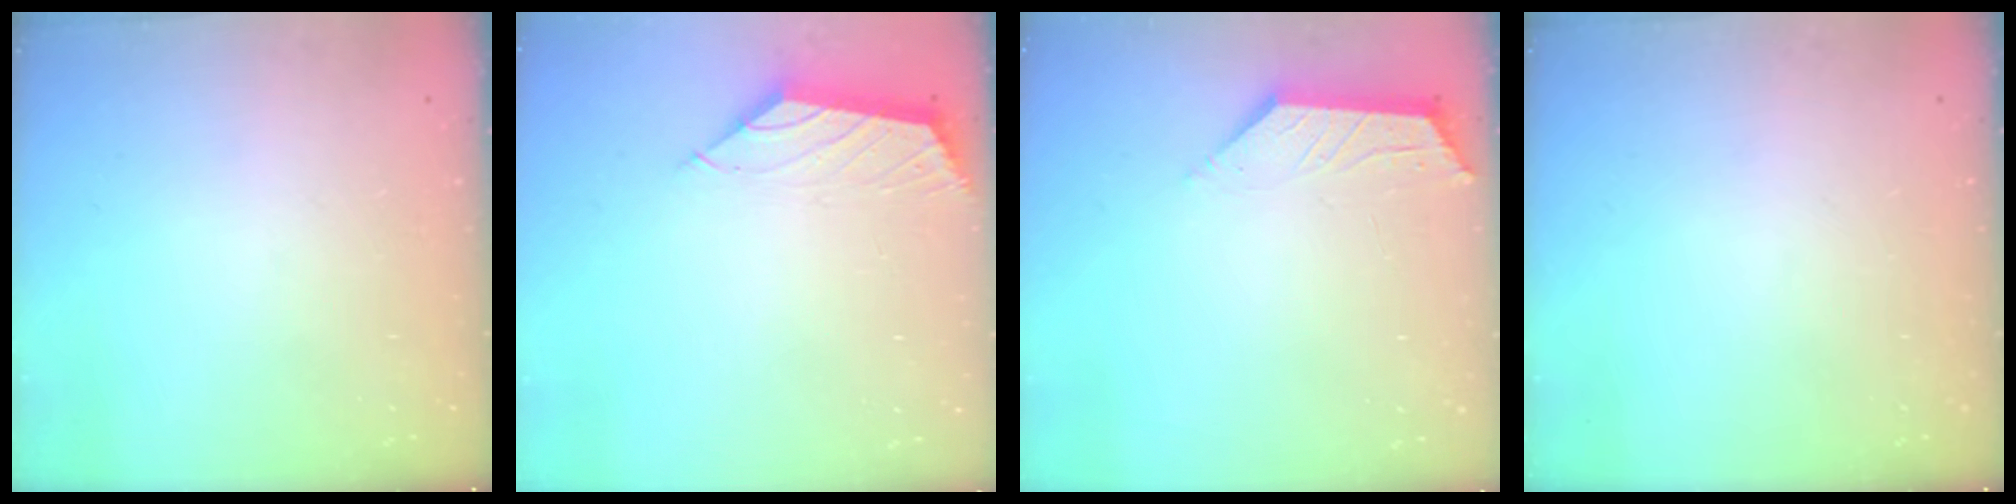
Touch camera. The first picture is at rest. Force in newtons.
{"total": 2.0, "press": 1.9, "slide": 0.3}
{"total": 2.1, "press": 2.0, "slide": 0.5}
{"total": 0.0}